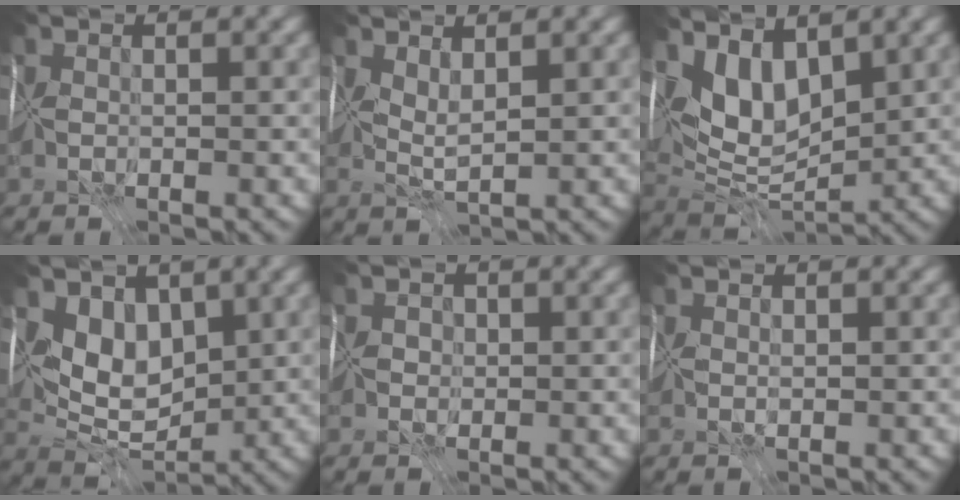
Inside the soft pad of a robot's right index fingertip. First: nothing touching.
{"total": 1.6, "force": [1.2, -1.1, 0.2], "torque": [-0.003, 0.001, 0.029]}
{"total": 5.3, "force": [3.3, 1.9, 3.7], "torque": [-0.065, -0.006, 0.063]}
{"total": 2.9, "force": [1.5, 1.6, 1.9], "torque": [-0.024, -0.017, 0.029]}
{"total": 1.6, "force": [0.1, 1.5, 0.5], "torque": [0.013, 0.013, -0.011]}
{"total": 0.5, "force": [0.5, -0.2, 0.0], "torque": [0.003, 0.002, 0.012]}